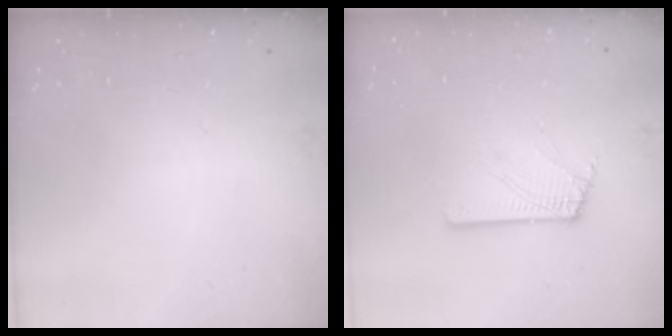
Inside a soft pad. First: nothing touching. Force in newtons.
{"total": 2.6, "press": 2.6, "slide": 0.3}